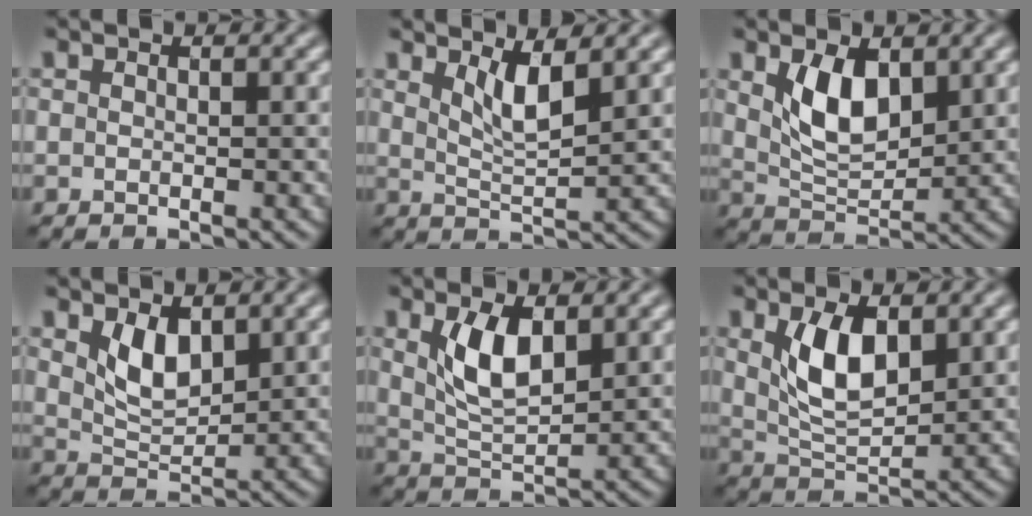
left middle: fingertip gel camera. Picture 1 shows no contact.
{"total": 3.3, "force": [1.6, 0.8, 2.7], "torque": [-0.057, -0.011, 0.034]}
{"total": 5.1, "force": [1.6, 2.7, 4.0], "torque": [-0.089, -0.006, 0.033]}
{"total": 3.4, "force": [1.4, 1.8, 2.6], "torque": [-0.058, -0.008, 0.031]}
{"total": 4.8, "force": [1.4, 2.2, 4.0], "torque": [-0.093, -0.003, 0.028]}
{"total": 5.4, "force": [1.4, 2.6, 4.5], "torque": [-0.101, -0.004, 0.030]}